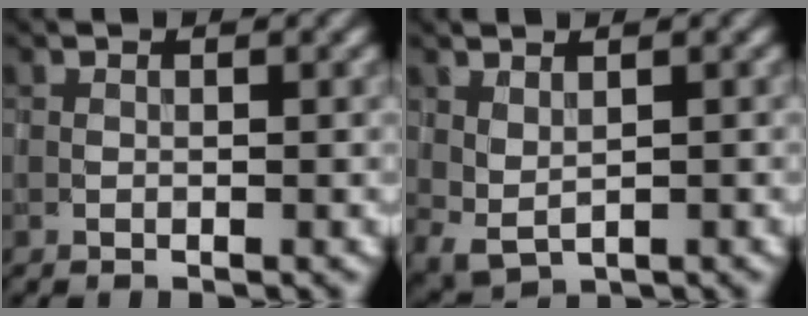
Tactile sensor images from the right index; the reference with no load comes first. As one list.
[{"total": 1.7, "force": [0.9, 0.8, 1.2], "torque": [-0.027, -0.007, 0.025]}]